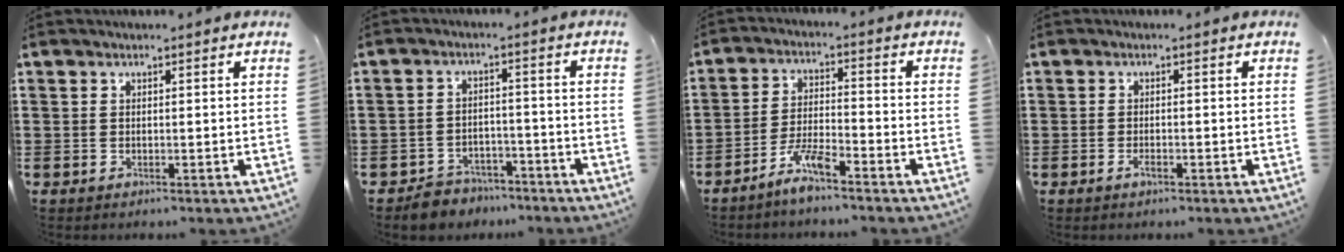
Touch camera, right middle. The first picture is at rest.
{"total": 4.3, "force": [-4.1, 1.3, -0.1], "torque": [-0.005, 0.008, -0.085]}
{"total": 5.4, "force": [-4.4, 0.5, 3.1], "torque": [-0.073, -0.003, -0.088]}
{"total": 1.4, "force": [-0.9, 0.5, 0.9], "torque": [-0.020, -0.004, -0.017]}